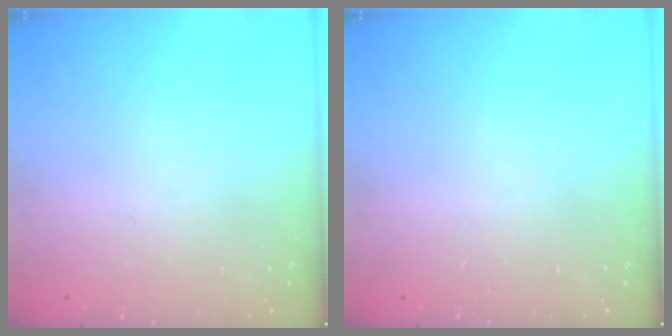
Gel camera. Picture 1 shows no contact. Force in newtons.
{"total": 0.0}